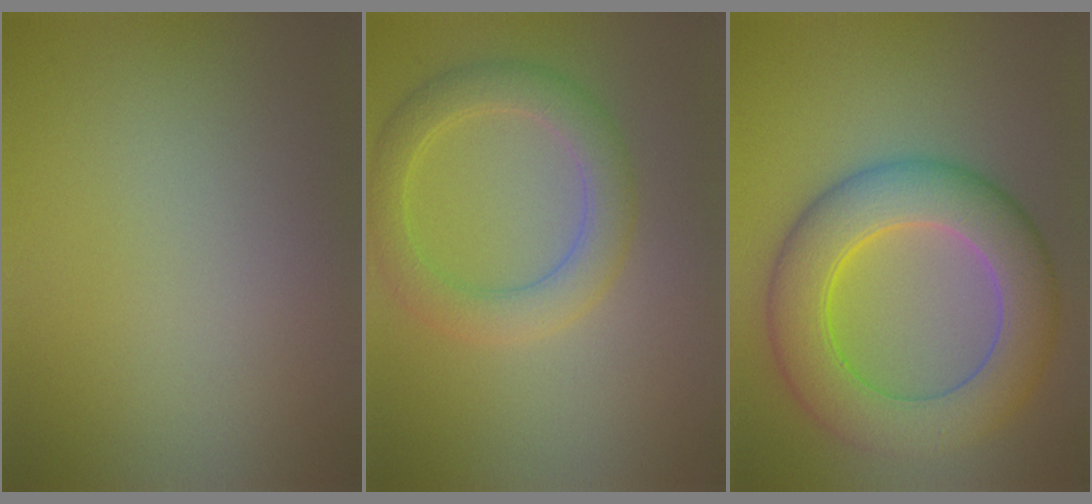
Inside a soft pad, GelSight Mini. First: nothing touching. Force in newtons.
{"total": 4.1, "press": 4.1, "slide": 0.3}
{"total": 8.9, "press": 8.9, "slide": 0.2}